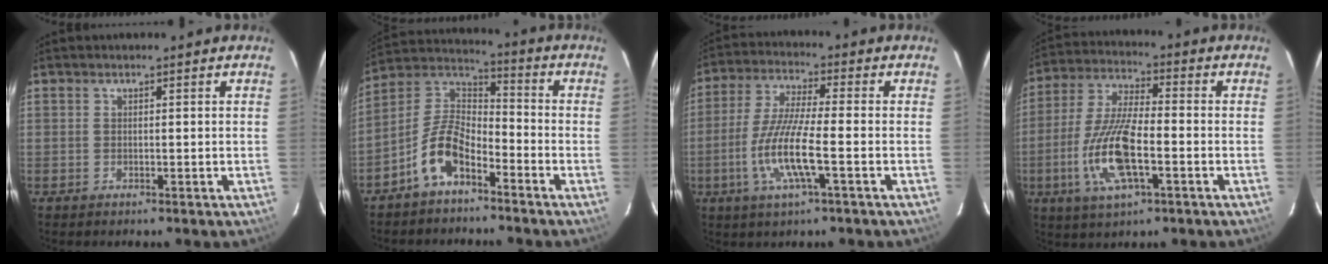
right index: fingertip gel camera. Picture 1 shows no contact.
{"total": 10.2, "force": [-5.9, 4.7, 6.8], "torque": [-0.150, 0.024, -0.118]}
{"total": 10.7, "force": [-3.4, 1.0, 10.1], "torque": [-0.216, -0.008, -0.067]}
{"total": 14.0, "force": [-4.3, 4.4, 12.6], "torque": [-0.268, -0.006, -0.084]}